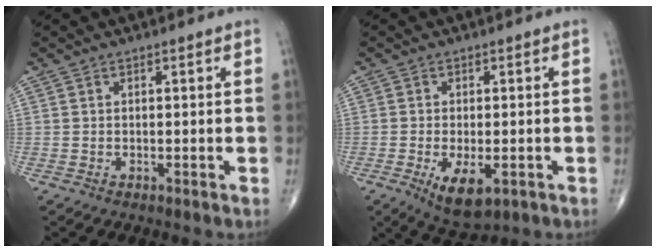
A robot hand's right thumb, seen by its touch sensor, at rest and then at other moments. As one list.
[{"total": 7.1, "force": [-2.5, 3.2, 5.8], "torque": [-0.096, -0.012, -0.031]}]